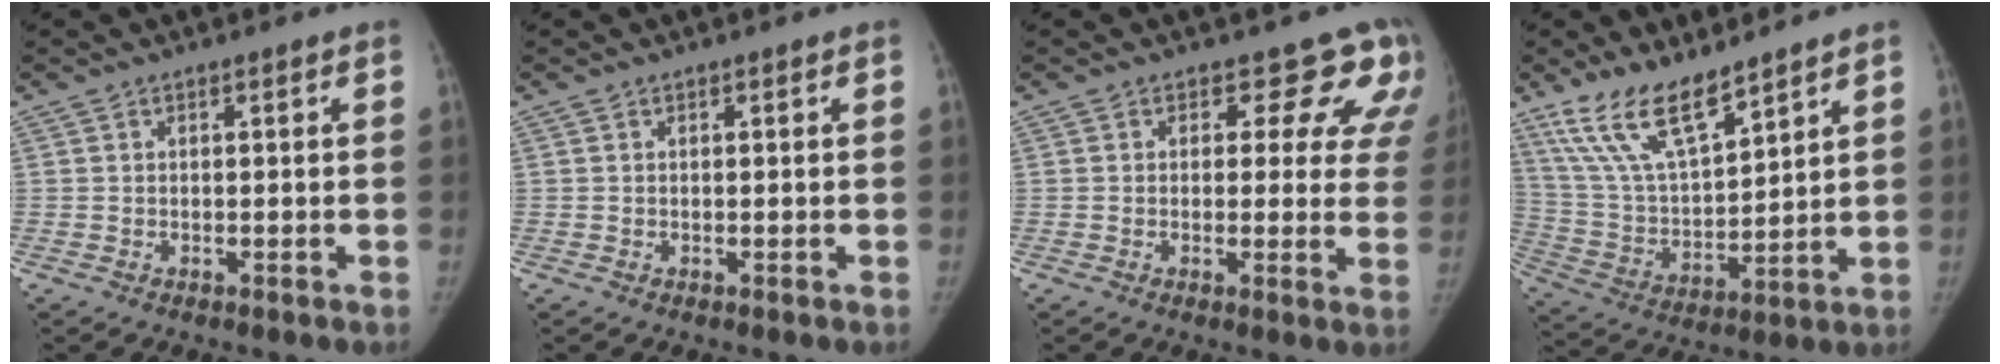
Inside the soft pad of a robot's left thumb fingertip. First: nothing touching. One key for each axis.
{"total": 0.0}
{"total": 10.1, "fx": 7.7, "fy": 5.7, "fz": 3.3, "tx": 0.024, "ty": -0.033, "tz": 0.057}
{"total": 14.8, "fx": 10.9, "fy": 4.7, "fz": 9.0, "tx": -0.151, "ty": -0.052, "tz": 0.224}